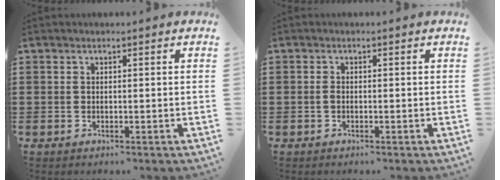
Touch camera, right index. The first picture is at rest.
{"total": 0.8, "force": [-0.3, 0.4, 0.7], "torque": [-0.023, -0.005, -0.008]}